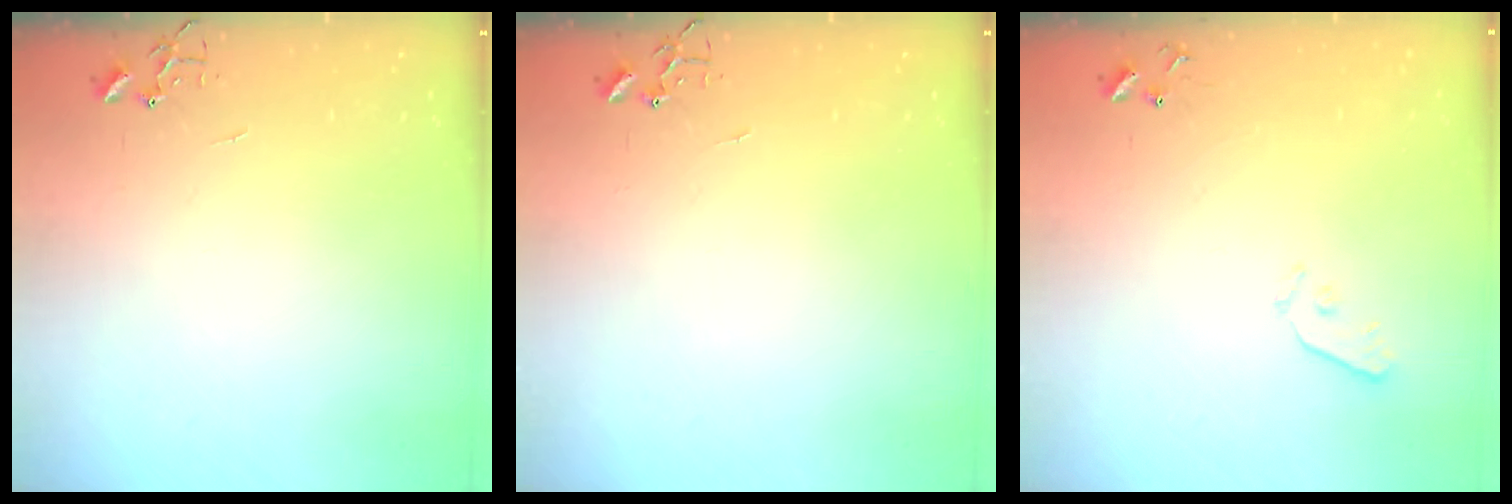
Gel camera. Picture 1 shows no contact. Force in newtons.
{"total": 0.0}
{"total": 4.9, "press": 4.9, "slide": 0.5}